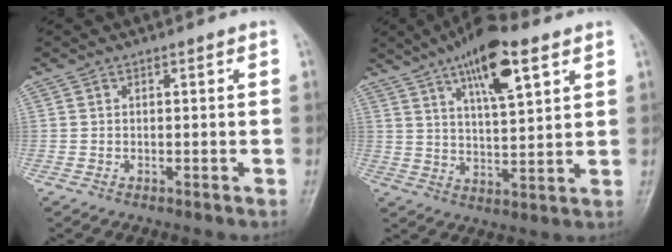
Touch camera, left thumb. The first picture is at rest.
{"total": 13.5, "force": [7.4, 4.2, 10.5], "torque": [-0.156, -0.025, 0.122]}